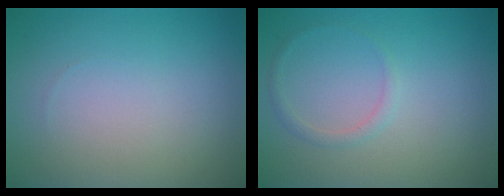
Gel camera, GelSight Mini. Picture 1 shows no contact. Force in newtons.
{"total": 0.9, "press": 0.9, "slide": 0.1}